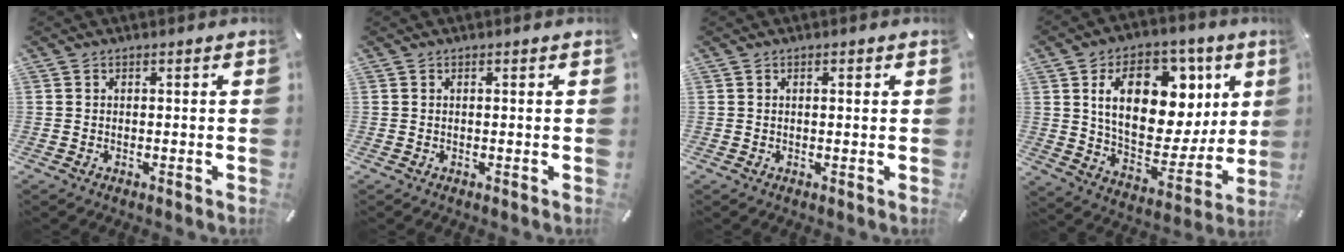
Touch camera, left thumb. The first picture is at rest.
{"total": 0.0}
{"total": 0.9, "force": [0.3, 0.3, 0.8], "torque": [-0.016, 0.003, 0.005]}
{"total": 21.2, "force": [8.0, 13.5, 14.2], "torque": [-0.207, -0.032, 0.141]}